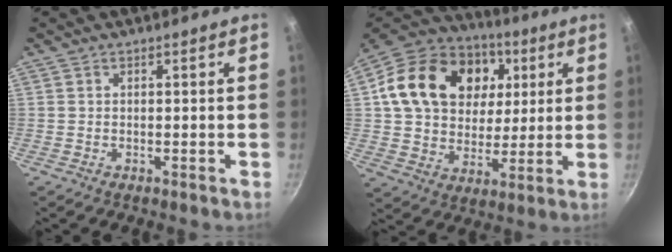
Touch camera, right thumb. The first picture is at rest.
{"total": 24.3, "force": [6.5, 18.2, 14.8], "torque": [-0.242, 0.009, 0.110]}